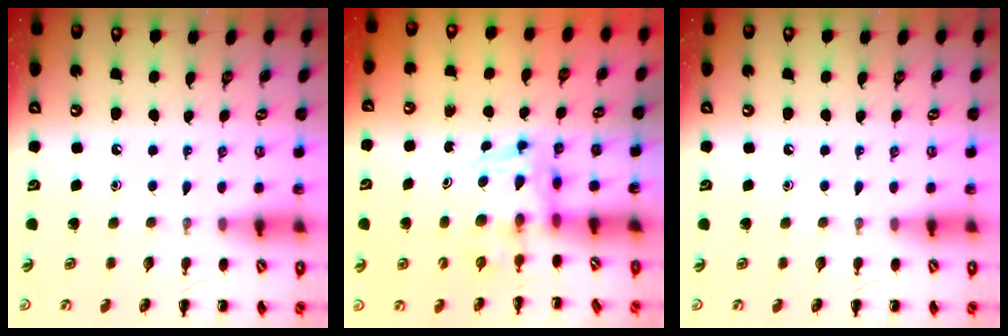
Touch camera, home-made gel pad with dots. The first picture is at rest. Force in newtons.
{"total": 3.6, "press": 3.5, "slide": 0.6}
{"total": 0.0}